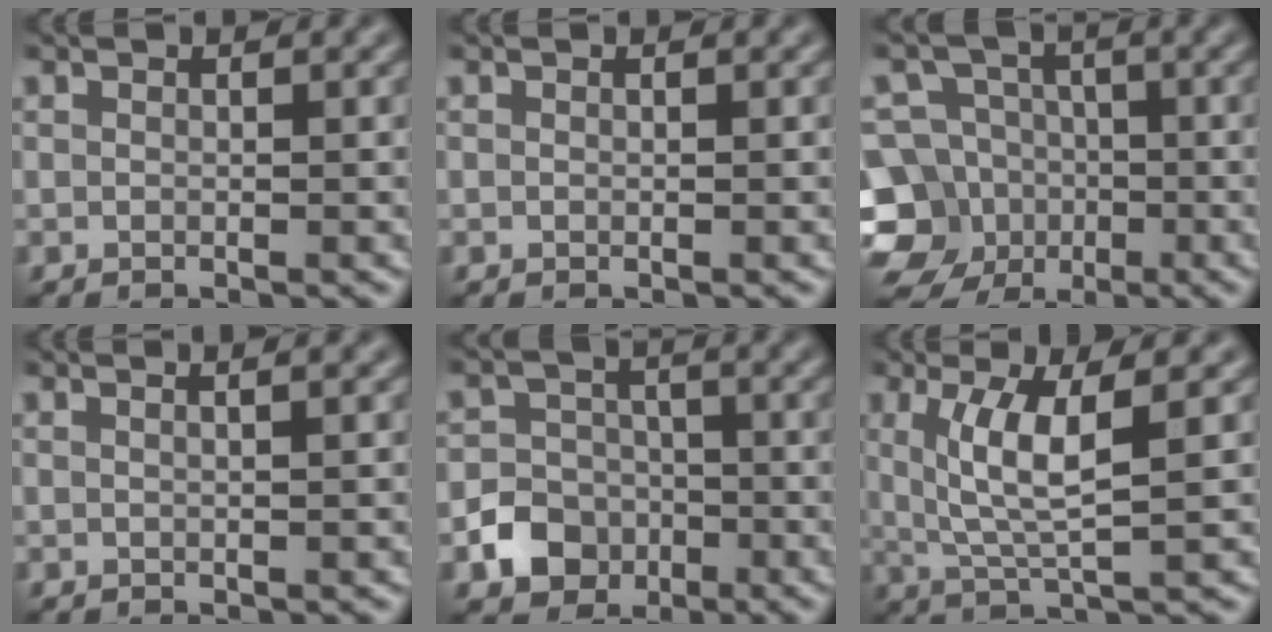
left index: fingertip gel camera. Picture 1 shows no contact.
{"total": 0.0}
{"total": 11.5, "force": [-4.9, 10.0, 3.0], "torque": [-0.059, -0.012, -0.103]}
{"total": 2.3, "force": [1.2, 1.1, 1.6], "torque": [-0.002, 0.000, -0.013]}
{"total": 6.0, "force": [-2.8, 5.0, 1.7], "torque": [-0.002, -0.009, -0.072]}
{"total": 4.8, "force": [1.2, 1.1, 4.6], "torque": [-0.095, -0.004, 0.030]}